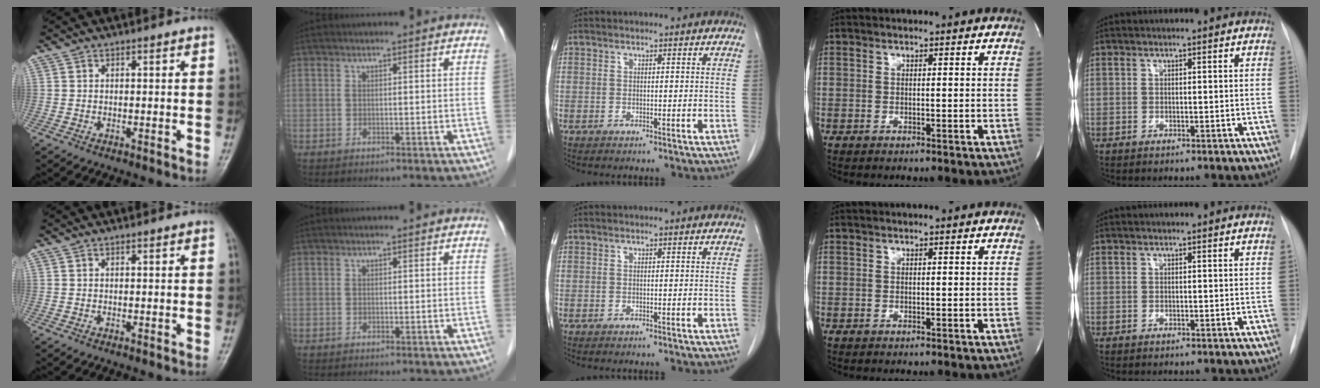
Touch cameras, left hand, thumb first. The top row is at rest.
{}